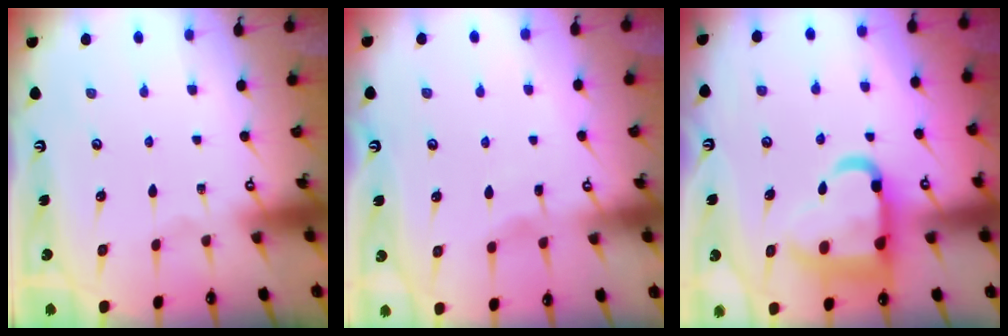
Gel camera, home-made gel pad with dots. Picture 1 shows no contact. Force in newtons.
{"total": 2.6, "press": 2.6, "slide": 0.3}
{"total": 16.7, "press": 16.6, "slide": 2.0}